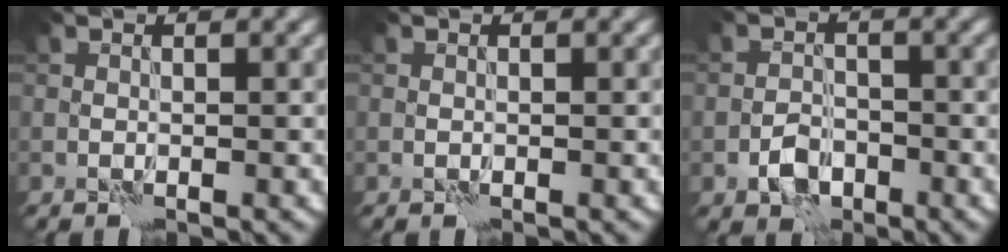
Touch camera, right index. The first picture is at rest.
{"total": 0.0}
{"total": 2.8, "force": [-1.6, 1.8, 1.4], "torque": [-0.023, 0.005, -0.033]}